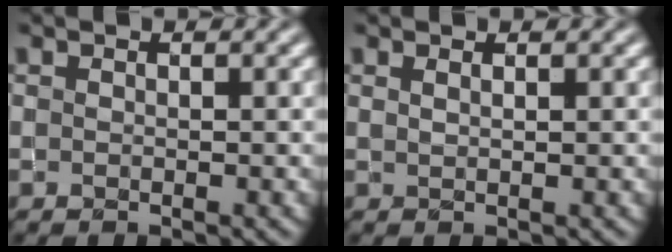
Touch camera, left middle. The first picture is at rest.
{"total": 0.6, "force": [0.6, 0.1, 0.3], "torque": [-0.002, 0.002, 0.009]}